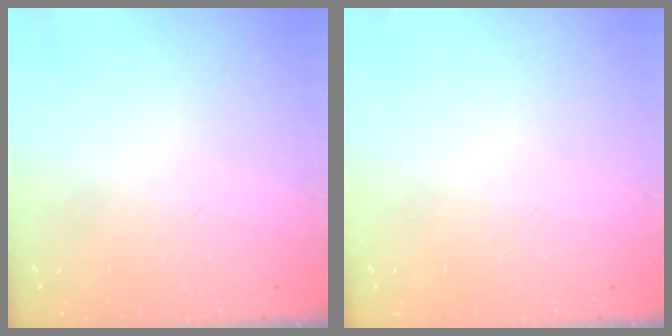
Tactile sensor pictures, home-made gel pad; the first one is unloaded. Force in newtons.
{"total": 0.0}